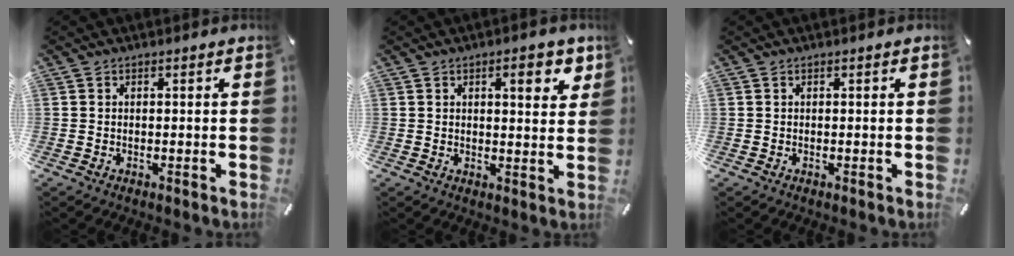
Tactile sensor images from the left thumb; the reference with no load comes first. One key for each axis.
{"total": 5.9, "fx": 3.0, "fy": 2.0, "fz": 4.7, "tx": -0.059, "ty": -0.010, "tz": 0.042}
{"total": 0.0}